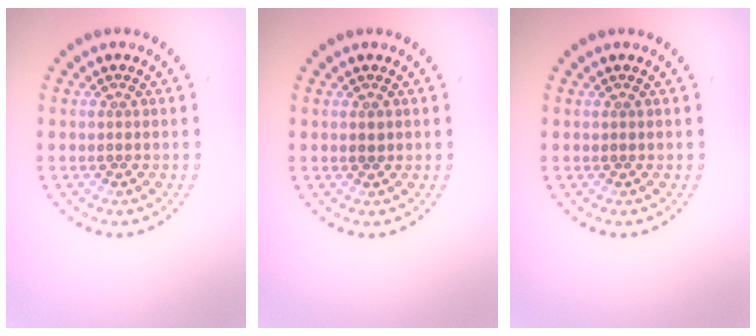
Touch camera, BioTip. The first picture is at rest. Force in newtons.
{"total": 0.9, "press": 0.8, "slide": 0.2}
{"total": 0.0}